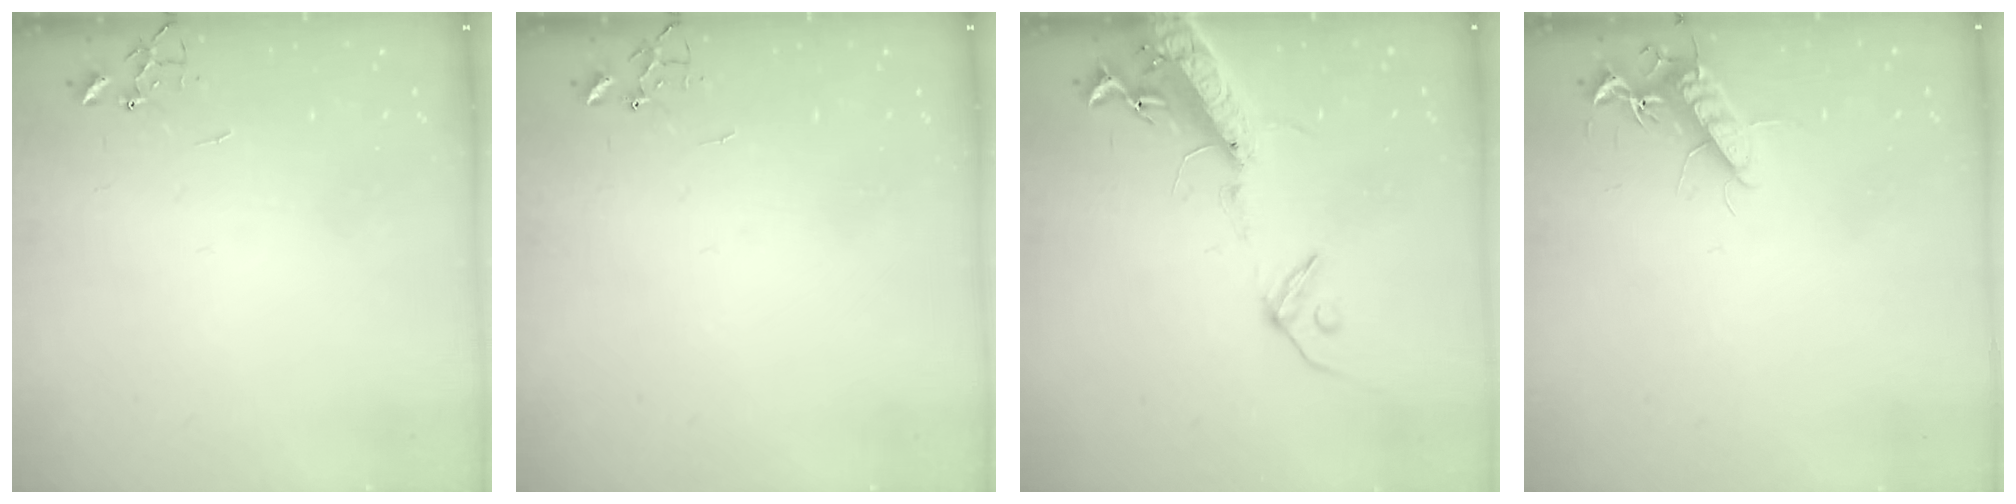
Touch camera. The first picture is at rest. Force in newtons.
{"total": 0.0}
{"total": 16.3, "press": 15.8, "slide": 4.0}
{"total": 11.3, "press": 11.3, "slide": 0.7}